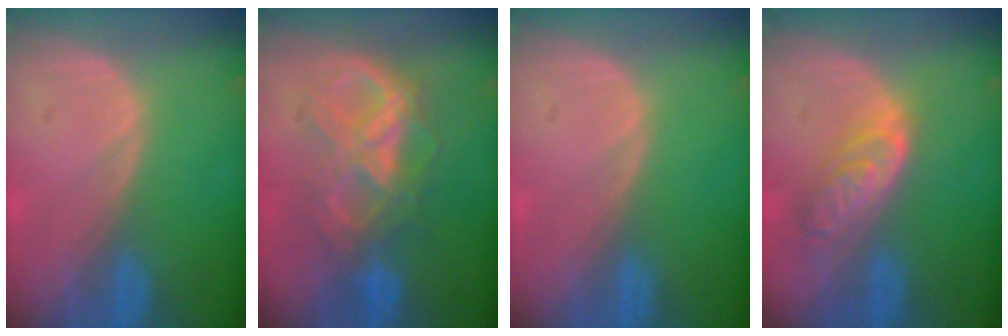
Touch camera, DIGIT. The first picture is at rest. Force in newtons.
{"total": 7.9, "press": 7.9, "slide": 0.6}
{"total": 0.0}
{"total": 6.3, "press": 5.6, "slide": 2.8}